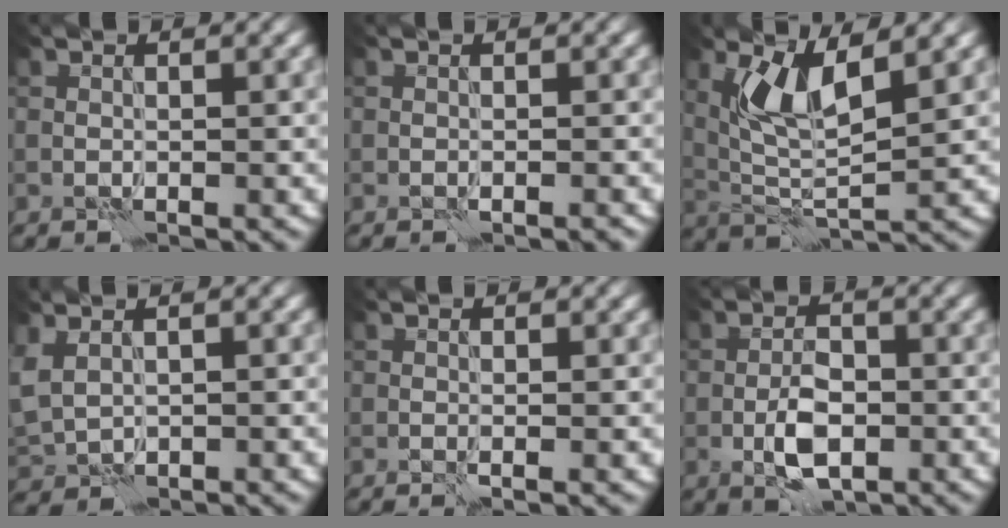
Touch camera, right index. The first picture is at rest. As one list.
[{"total": 0.7, "force": [-0.4, 0.0, 0.5], "torque": [-0.006, 0.003, -0.009]}, {"total": 5.1, "force": [2.2, 1.6, 4.3], "torque": [-0.087, -0.007, 0.047]}, {"total": 3.0, "force": [0.9, 2.2, 1.8], "torque": [-0.055, 0.000, 0.027]}, {"total": 1.0, "force": [-0.3, 0.1, 0.9], "torque": [-0.017, -0.003, -0.006]}, {"total": 4.0, "force": [-1.5, 1.8, 3.3], "torque": [-0.060, 0.002, -0.029]}]